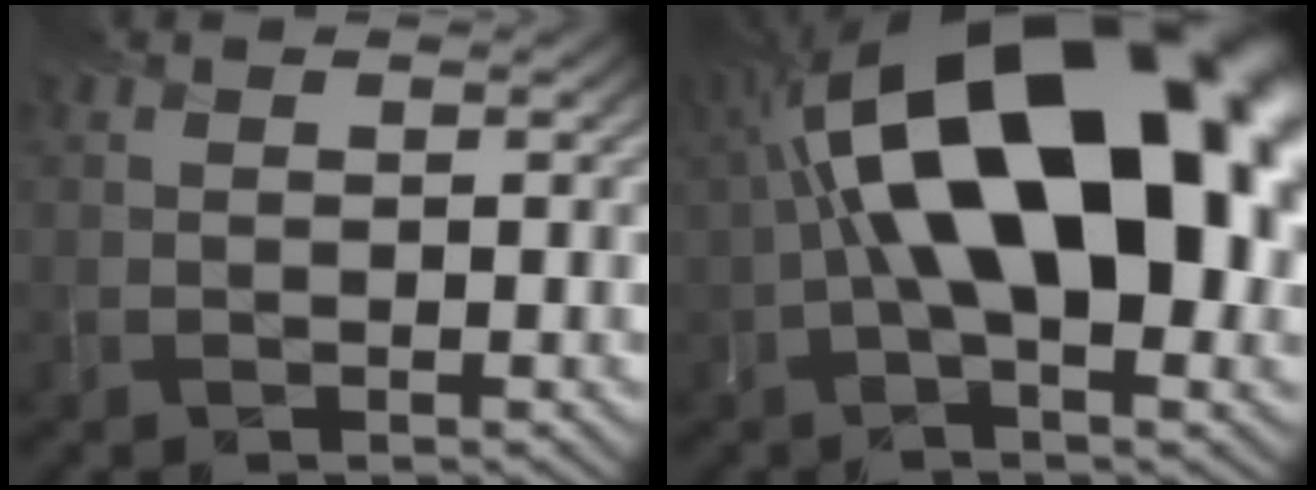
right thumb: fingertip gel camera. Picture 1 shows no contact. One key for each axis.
{"total": 20.8, "fx": 2.5, "fy": 10.3, "fz": 18.0, "tx": -0.303, "ty": 0.019, "tz": 0.040}